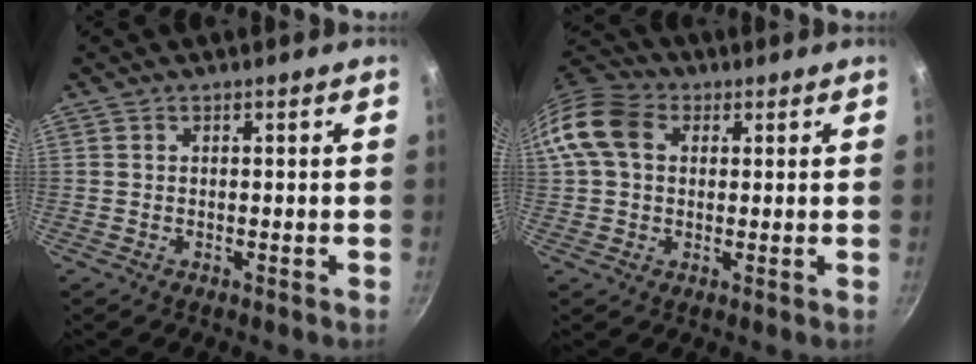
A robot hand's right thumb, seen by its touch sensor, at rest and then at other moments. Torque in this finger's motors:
{"motor_torque": [-0.88, 1.10, 0.30, -0.28, 0.08]}